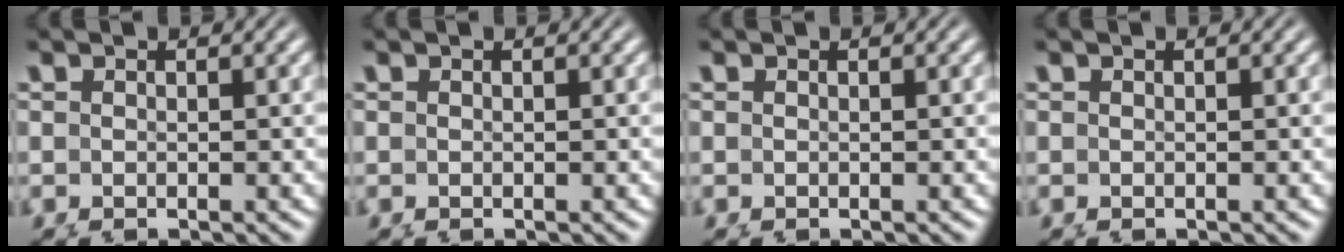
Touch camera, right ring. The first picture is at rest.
{"total": 0.0}
{"total": 0.0}
{"total": 0.0}